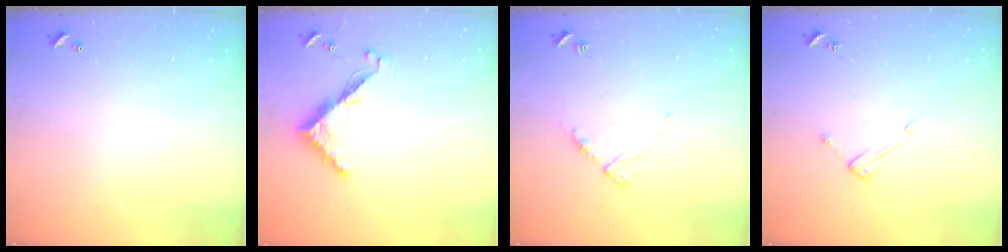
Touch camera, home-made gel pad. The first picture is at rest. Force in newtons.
{"total": 7.5, "press": 7.4, "slide": 0.6}
{"total": 5.2, "press": 5.1, "slide": 0.7}
{"total": 7.1, "press": 7.1, "slide": 0.5}